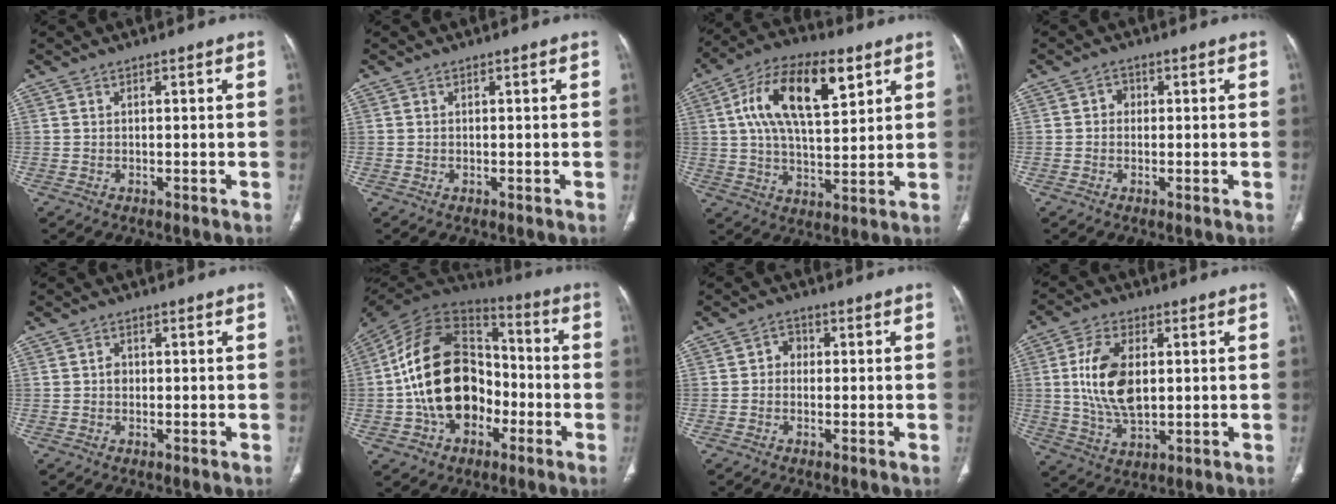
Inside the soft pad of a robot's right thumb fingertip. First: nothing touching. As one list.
[{"total": 0.0}, {"total": 17.8, "force": [6.6, 8.2, 14.3], "torque": [-0.235, -0.002, 0.112]}, {"total": 1.8, "force": [0.1, 1.6, 0.8], "torque": [0.001, 0.005, -0.006]}, {"total": 1.4, "force": [0.0, 1.2, 0.8], "torque": [-0.008, 0.004, -0.002]}, {"total": 22.0, "force": [-4.0, 15.4, 15.2], "torque": [-0.249, 0.042, -0.070]}, {"total": 2.5, "force": [-0.1, 2.1, 1.2], "torque": [-0.001, 0.009, -0.011]}, {"total": 12.6, "force": [1.4, 7.1, 10.3], "torque": [-0.195, -0.005, 0.032]}]